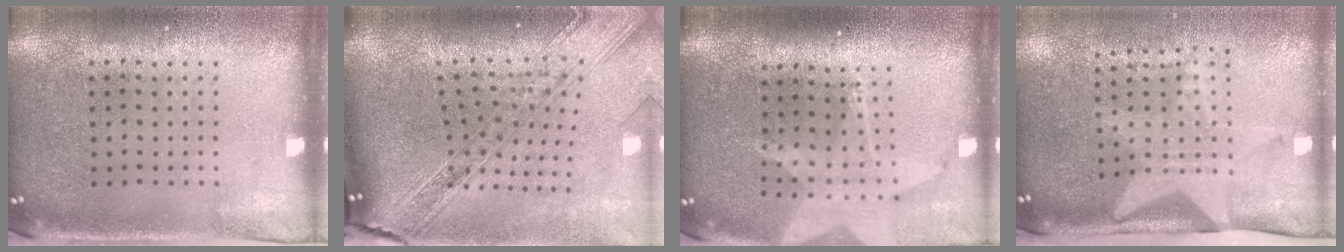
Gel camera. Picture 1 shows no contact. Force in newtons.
{"total": 2.8, "press": 2.3, "slide": 1.7}
{"total": 1.8, "press": 1.5, "slide": 1.0}
{"total": 1.9, "press": 1.6, "slide": 1.0}